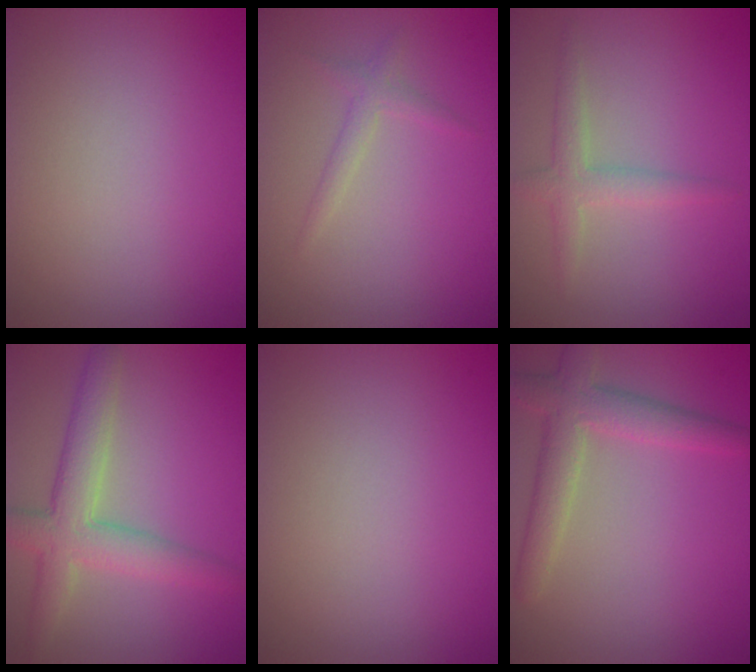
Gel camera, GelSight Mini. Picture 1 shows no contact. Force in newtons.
{"total": 1.3, "press": 1.3, "slide": 0.0}
{"total": 2.3, "press": 2.3, "slide": 0.1}
{"total": 4.9, "press": 4.9, "slide": 0.3}
{"total": 0.0}
{"total": 4.1, "press": 4.1, "slide": 0.2}